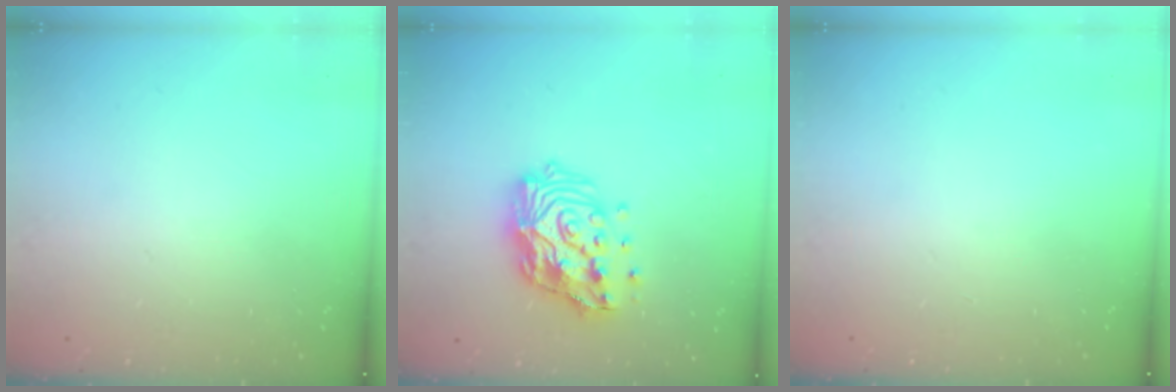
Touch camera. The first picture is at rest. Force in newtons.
{"total": 16.3, "press": 16.2, "slide": 1.6}
{"total": 0.0}